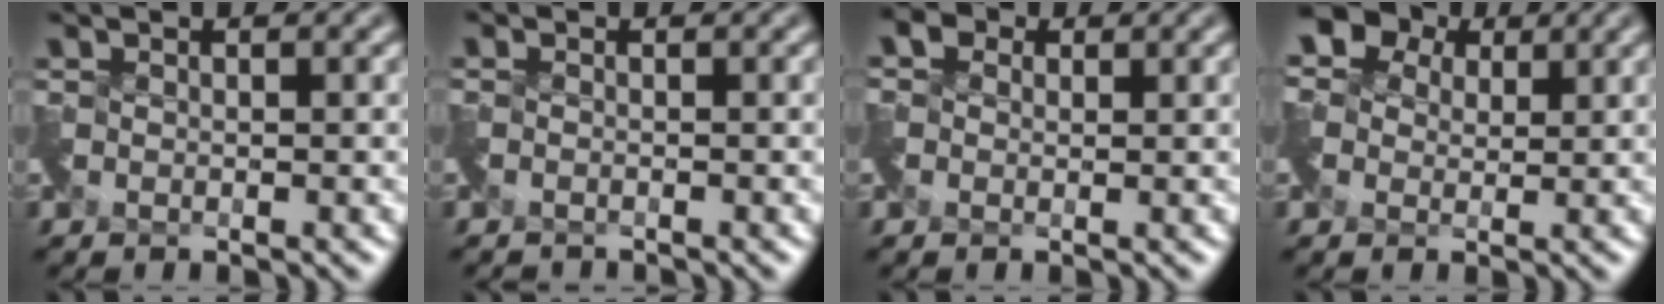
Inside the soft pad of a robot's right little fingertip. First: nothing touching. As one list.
[{"total": 1.6, "force": [-1.5, -0.3, -0.7], "torque": [0.012, -0.018, -0.031]}, {"total": 1.3, "force": [-0.5, 0.9, -0.9], "torque": [0.011, -0.004, -0.009]}, {"total": 5.6, "force": [1.8, 4.8, 2.2], "torque": [-0.057, 0.024, 0.005]}]